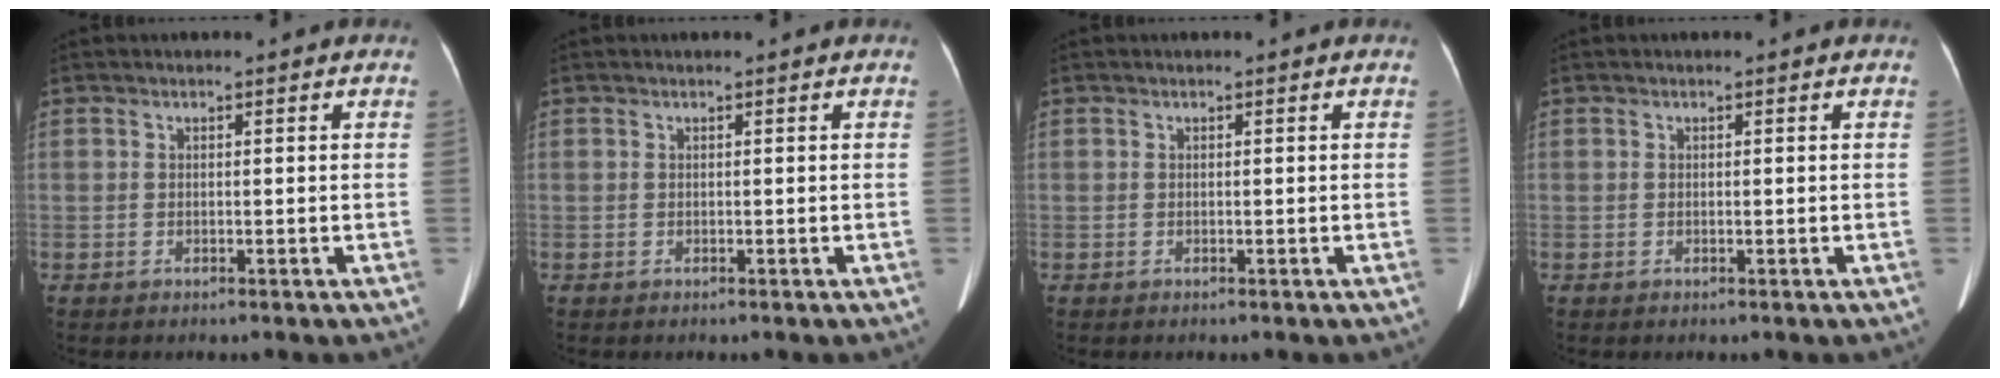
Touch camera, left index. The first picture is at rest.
{"total": 0.0}
{"total": 0.0}
{"total": 0.0}